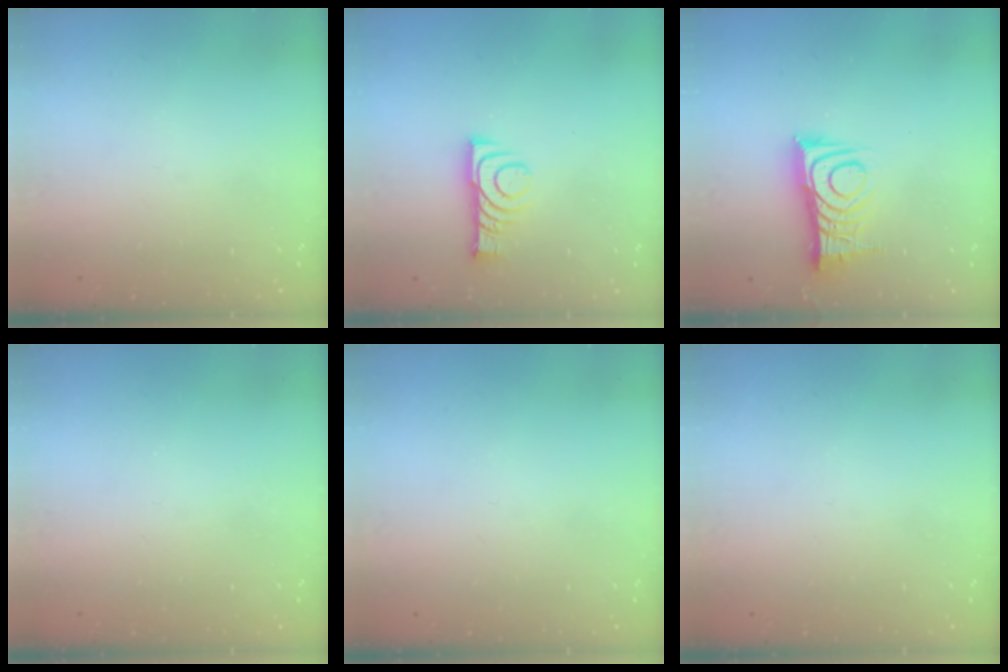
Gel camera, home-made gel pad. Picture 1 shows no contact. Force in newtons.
{"total": 9.4, "press": 9.4, "slide": 0.9}
{"total": 12.2, "press": 12.1, "slide": 0.9}
{"total": 2.2, "press": 2.1, "slide": 0.4}
{"total": 0.0}
{"total": 0.0}